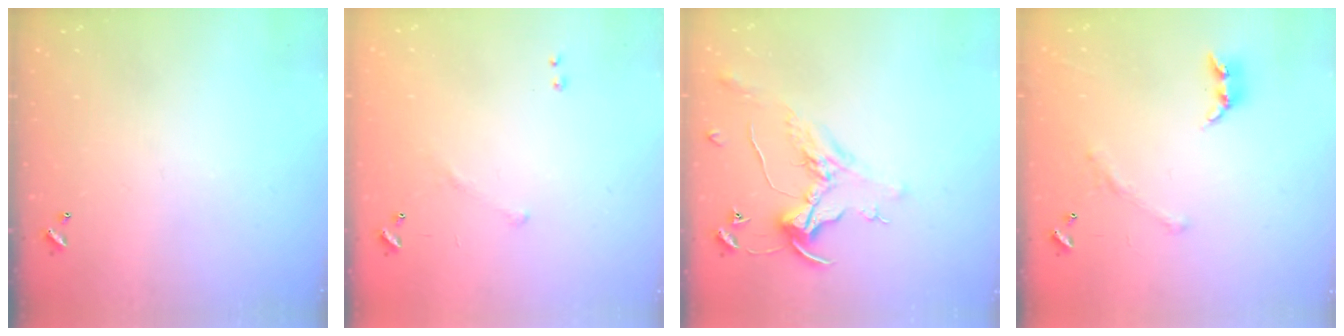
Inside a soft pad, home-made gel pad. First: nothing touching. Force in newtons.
{"total": 7.9, "press": 7.9, "slide": 0.7}
{"total": 0.8, "press": 0.0, "slide": 0.8}
{"total": 2.3, "press": 2.0, "slide": 1.0}